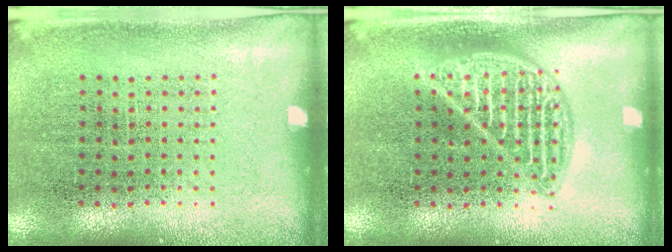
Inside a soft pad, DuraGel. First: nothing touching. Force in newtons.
{"total": 2.3, "press": 2.3, "slide": 0.2}